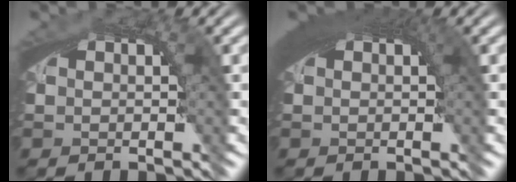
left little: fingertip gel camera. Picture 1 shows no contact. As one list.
[{"total": 4.4, "force": [1.3, 1.5, 3.9], "torque": [-0.052, 0.015, 0.016]}]